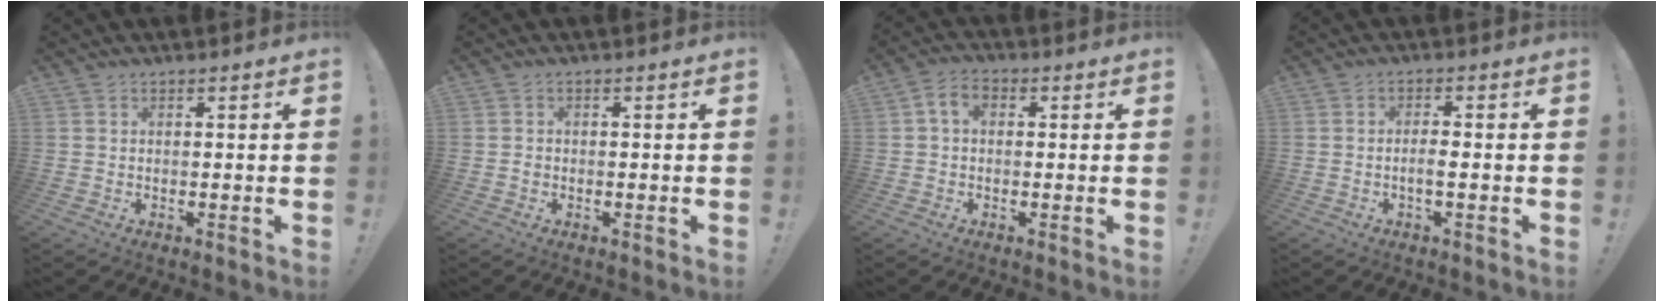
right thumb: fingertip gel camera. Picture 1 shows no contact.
{"total": 0.8, "force": [-0.3, 0.7, 0.0], "torque": [0.001, 0.004, -0.005]}
{"total": 4.8, "force": [0.8, 3.3, 3.4], "torque": [-0.060, 0.008, 0.017]}
{"total": 3.4, "force": [-1.2, 0.6, 3.1], "torque": [-0.066, 0.001, -0.022]}